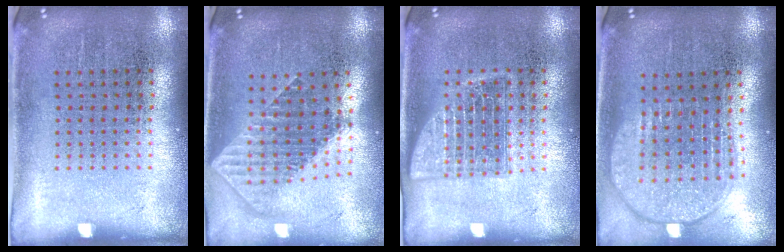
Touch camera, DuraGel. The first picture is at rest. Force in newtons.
{"total": 1.9, "press": 1.5, "slide": 1.2}
{"total": 2.2, "press": 2.2, "slide": 0.3}
{"total": 1.9, "press": 1.6, "slide": 1.0}